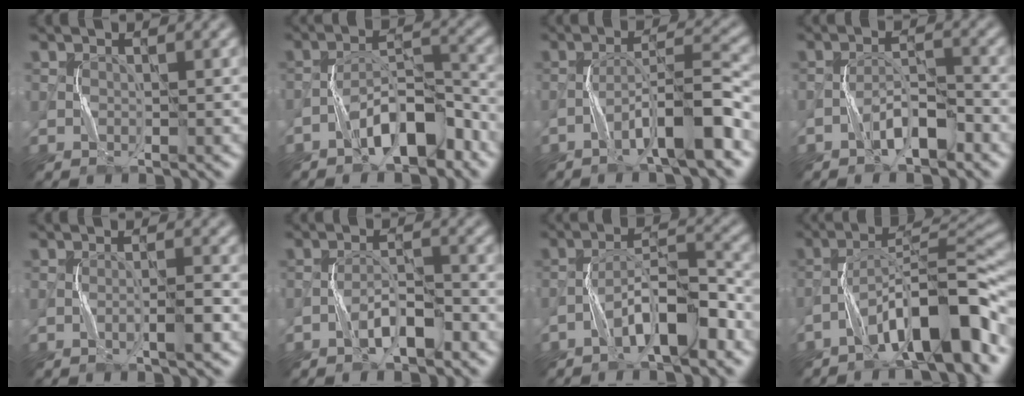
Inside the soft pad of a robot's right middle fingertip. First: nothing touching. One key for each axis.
{"total": 5.9, "fx": -3.6, "fy": 2.2, "fz": 4.1, "tx": -0.065, "ty": 0.018, "tz": -0.064}
{"total": 6.3, "fx": -3.6, "fy": 0.9, "fz": 5.1, "tx": -0.083, "ty": 0.022, "tz": -0.062}
{"total": 3.3, "fx": -2.2, "fy": 1.0, "fz": 2.2, "tx": -0.037, "ty": 0.015, "tz": -0.043}
{"total": 2.0, "fx": -0.8, "fy": 0.1, "fz": 1.8, "tx": -0.028, "ty": 0.009, "tz": -0.017}
{"total": 3.0, "fx": -1.9, "fy": 0.9, "fz": 2.1, "tx": -0.037, "ty": 0.012, "tz": -0.038}
{"total": 5.9, "fx": -3.4, "fy": 1.5, "fz": 4.6, "tx": -0.076, "ty": 0.022, "tz": -0.059}
{"total": 9.6, "fx": -5.5, "fy": 2.0, "fz": 7.6, "tx": -0.118, "ty": 0.026, "tz": -0.092}